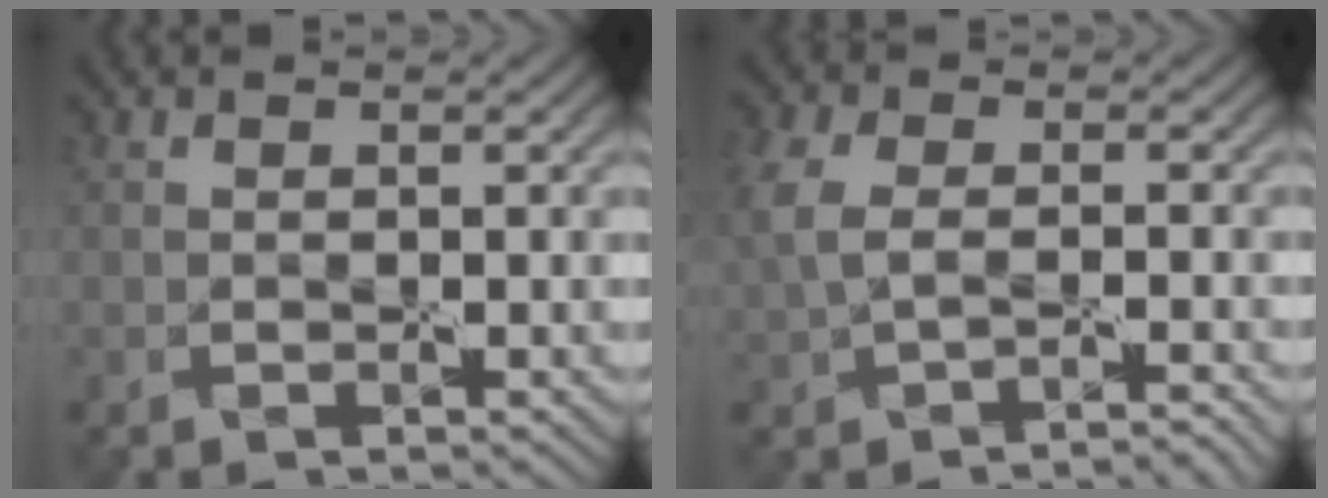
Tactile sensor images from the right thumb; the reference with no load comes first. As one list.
[{"total": 4.1, "force": [-0.7, 2.3, 3.3], "torque": [-0.084, -0.002, -0.013]}]